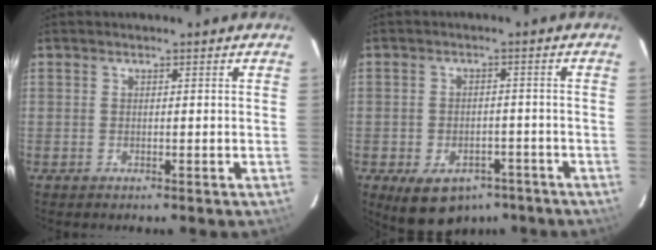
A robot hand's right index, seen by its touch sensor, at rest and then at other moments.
{"total": 11.0, "force": [-6.7, 7.1, 5.1], "torque": [-0.102, 0.004, -0.078]}